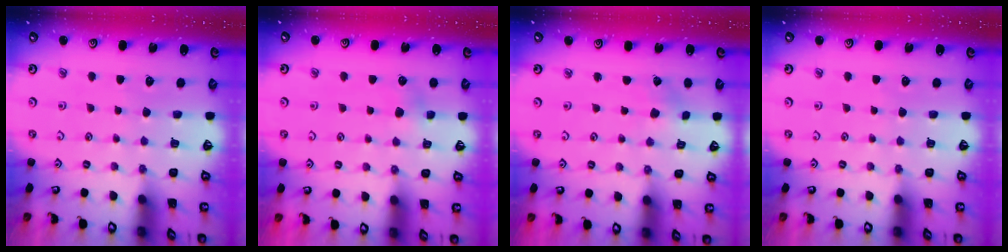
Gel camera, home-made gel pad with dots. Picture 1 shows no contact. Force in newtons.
{"total": 4.1, "press": 4.0, "slide": 0.7}
{"total": 0.5, "press": 0.5, "slide": 0.1}
{"total": 0.0}